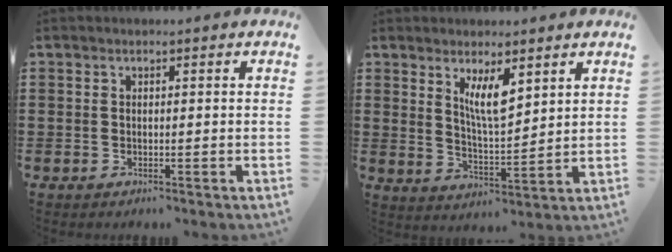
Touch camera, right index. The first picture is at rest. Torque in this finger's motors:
{"motor_torque": [0.63, 0.43, 0.32, 0.14]}